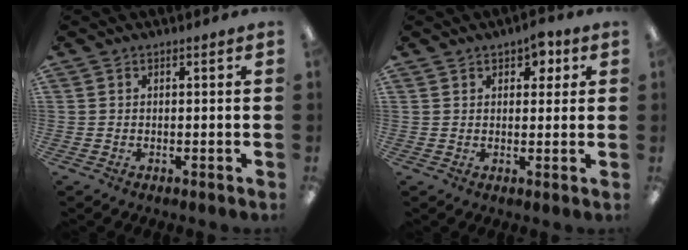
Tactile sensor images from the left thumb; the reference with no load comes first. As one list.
[{"total": 4.2, "force": [2.3, 2.7, 2.3], "torque": [-0.018, -0.005, 0.034]}]